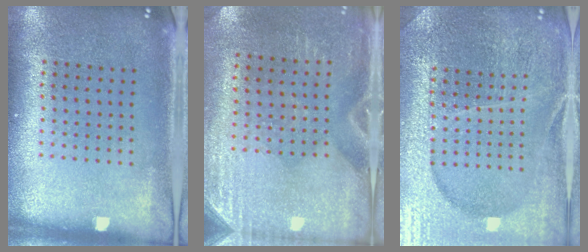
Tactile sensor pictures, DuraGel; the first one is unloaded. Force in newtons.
{"total": 2.8, "press": 2.5, "slide": 1.3}
{"total": 4.9, "press": 4.5, "slide": 1.9}